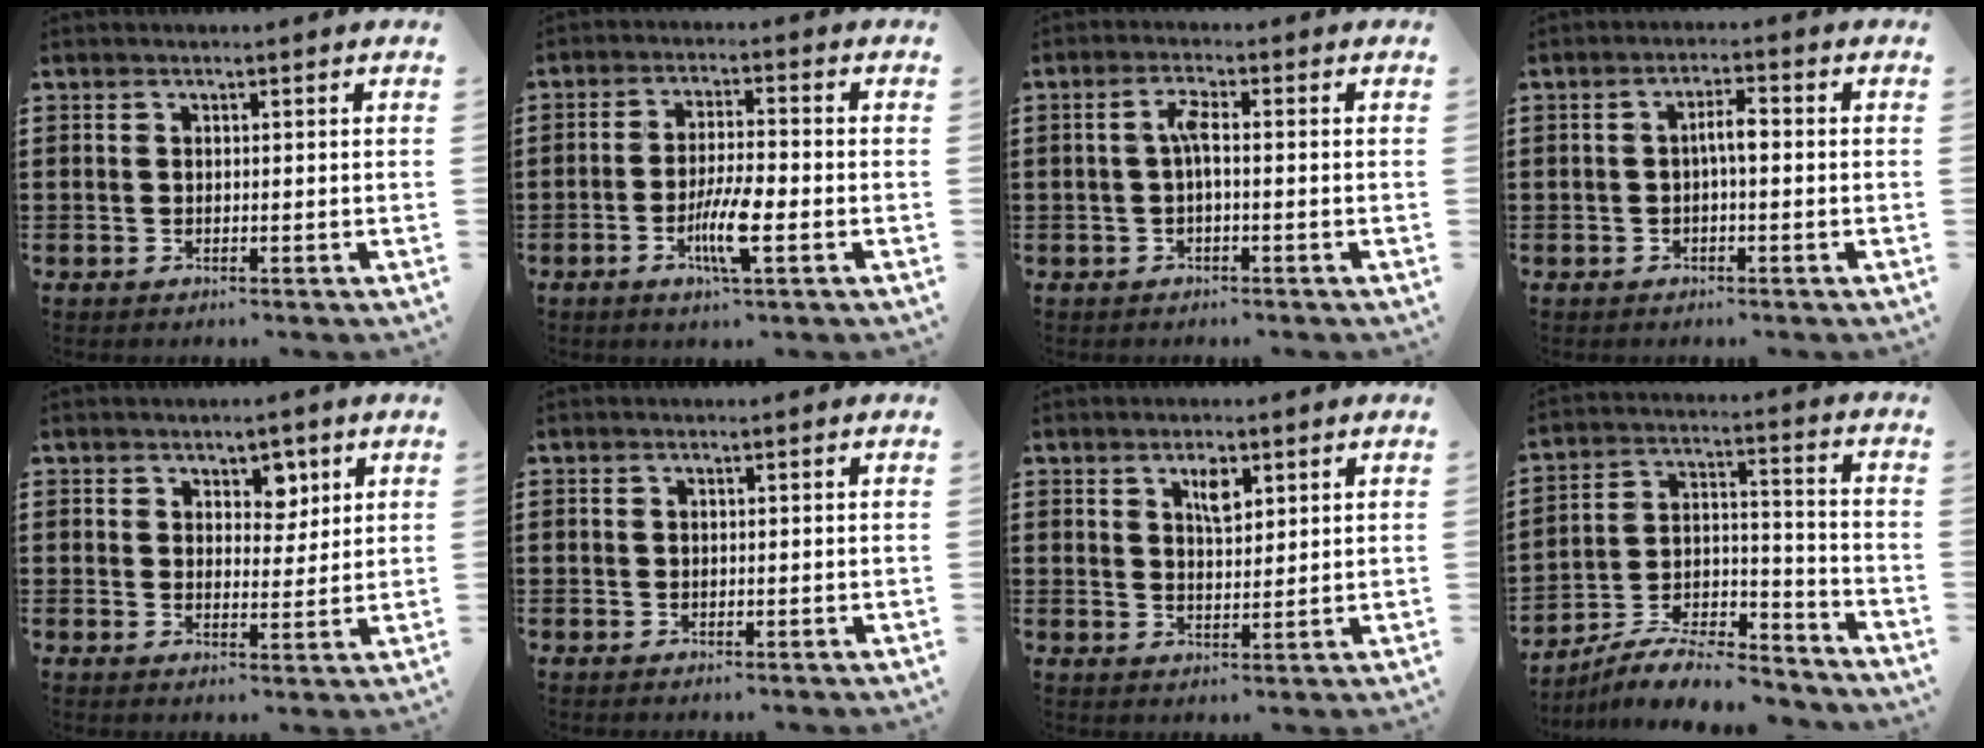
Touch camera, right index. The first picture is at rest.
{"total": 7.1, "force": [-2.6, 1.2, 6.5], "torque": [-0.132, -0.013, -0.049]}
{"total": 2.9, "force": [-0.3, 0.5, 2.8], "torque": [-0.055, 0.004, -0.008]}
{"total": 2.9, "force": [-0.3, 0.7, 2.8], "torque": [-0.052, 0.006, -0.008]}
{"total": 3.7, "force": [2.5, 2.6, 1.2], "torque": [-0.021, 0.006, 0.041]}
{"total": 0.0}
{"total": 3.3, "force": [1.9, 1.3, 2.4], "torque": [-0.037, -0.001, 0.029]}
{"total": 9.8, "force": [-8.8, 2.2, 3.7], "torque": [-0.060, 0.025, -0.169]}